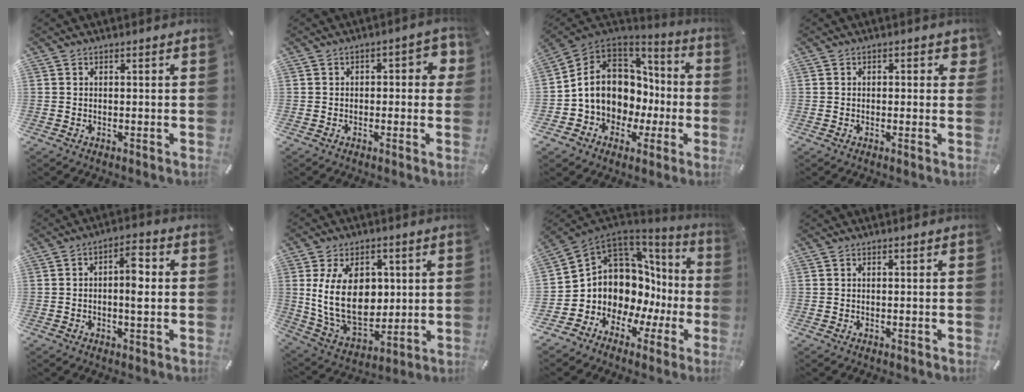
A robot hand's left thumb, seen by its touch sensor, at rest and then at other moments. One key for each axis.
{"total": 4.6, "fx": -0.5, "fy": 2.7, "fz": 3.6, "tx": -0.043, "ty": 0.009, "tz": -0.016}
{"total": 12.1, "fx": 0.0, "fy": 10.7, "fz": 5.6, "tx": -0.129, "ty": -0.018, "tz": 0.004}
{"total": 2.0, "fx": -0.1, "fy": 1.4, "fz": 1.4, "tx": -0.010, "ty": 0.002, "tz": -0.006}
{"total": 6.3, "fx": 0.0, "fy": 2.7, "fz": 5.7, "tx": -0.089, "ty": 0.011, "tz": -0.004}
{"total": 17.7, "fx": 2.6, "fy": 12.2, "fz": 12.5, "tx": -0.254, "ty": -0.007, "tz": 0.047}
{"total": 11.7, "fx": 1.8, "fy": 10.4, "fz": 5.2, "tx": -0.089, "ty": -0.062, "tz": 0.046}
{"total": 0.0}